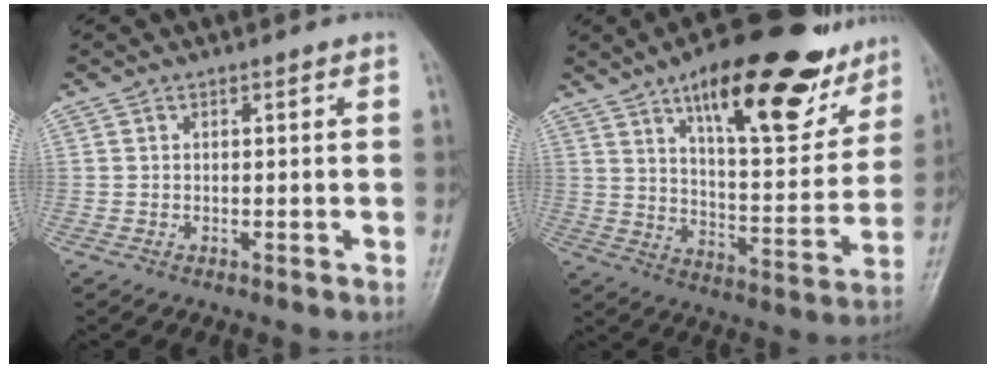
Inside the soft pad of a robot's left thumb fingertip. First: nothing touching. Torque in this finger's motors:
{"motor_torque": [0.93, 0.92, 1.51, -1.26, 0.31]}